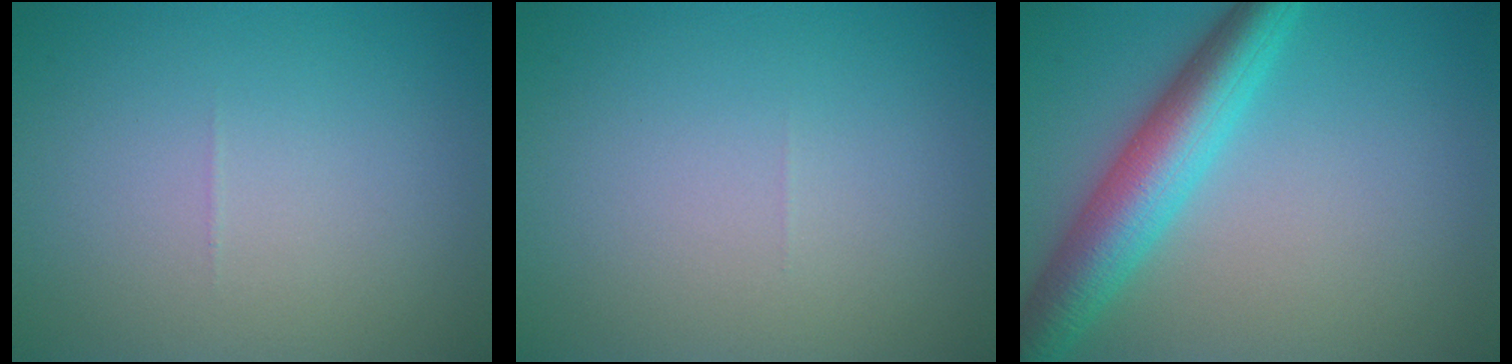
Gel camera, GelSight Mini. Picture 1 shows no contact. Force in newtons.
{"total": 0.0}
{"total": 5.6, "press": 5.6, "slide": 0.3}